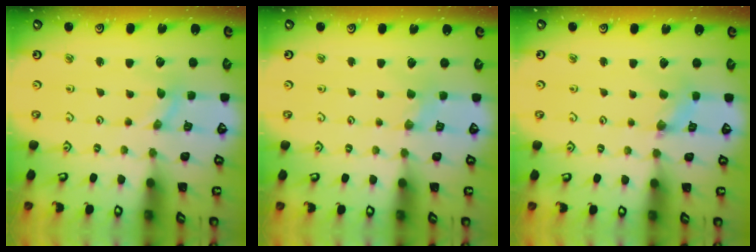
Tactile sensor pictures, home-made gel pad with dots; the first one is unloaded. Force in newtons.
{"total": 1.2, "press": 1.2, "slide": 0.3}
{"total": 1.0, "press": 1.0, "slide": 0.2}